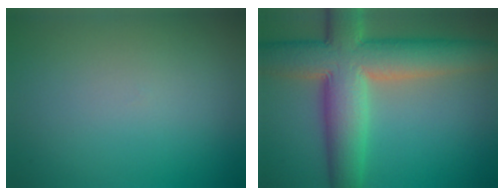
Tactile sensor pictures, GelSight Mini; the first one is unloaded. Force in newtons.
{"total": 11.1, "press": 11.0, "slide": 0.5}